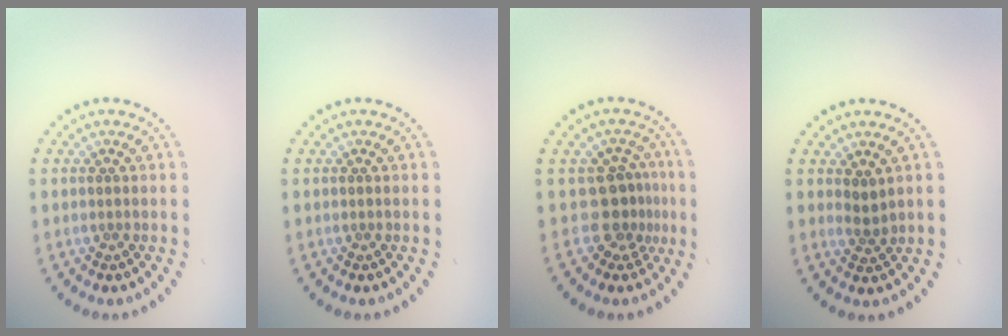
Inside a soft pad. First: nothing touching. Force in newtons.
{"total": 0.0}
{"total": 2.8, "press": 2.0, "slide": 2.0}
{"total": 1.4, "press": 1.0, "slide": 1.0}